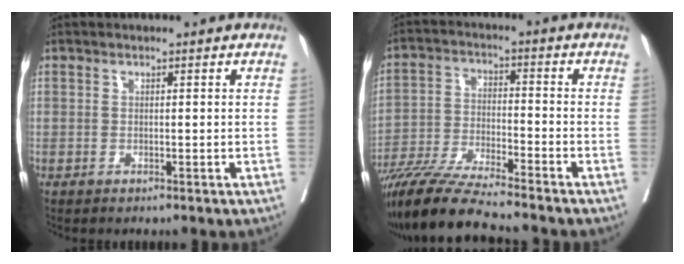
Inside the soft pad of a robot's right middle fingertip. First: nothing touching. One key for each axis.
{"total": 11.5, "fx": -10.3, "fy": -0.5, "fz": 5.0, "tx": -0.094, "ty": -0.024, "tz": -0.188}